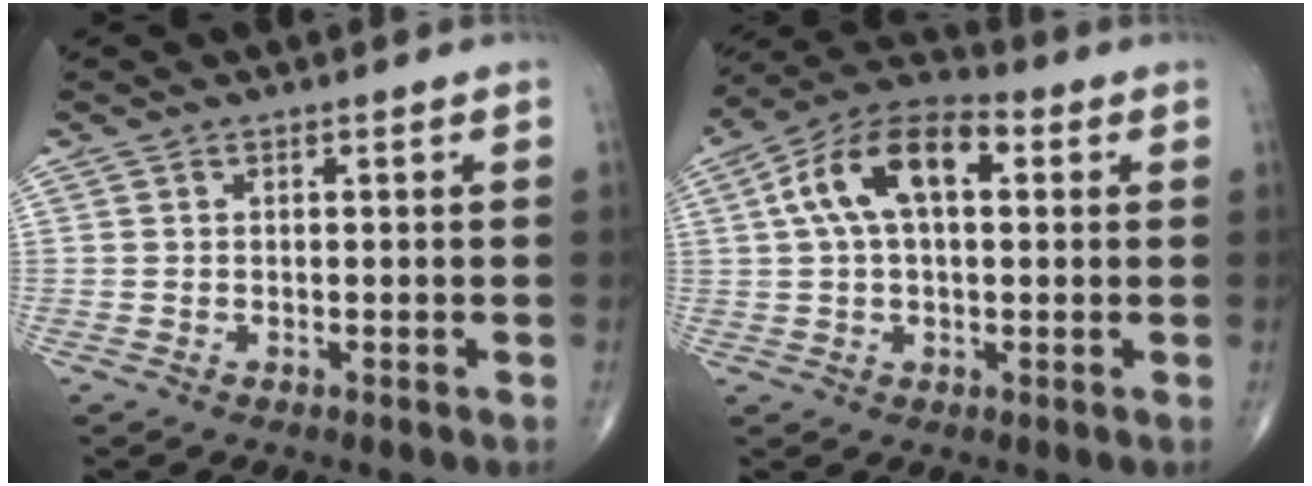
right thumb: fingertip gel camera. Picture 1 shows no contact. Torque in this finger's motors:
{"motor_torque": [0.26, 0.35, 1.13, 0.29, 0.30]}